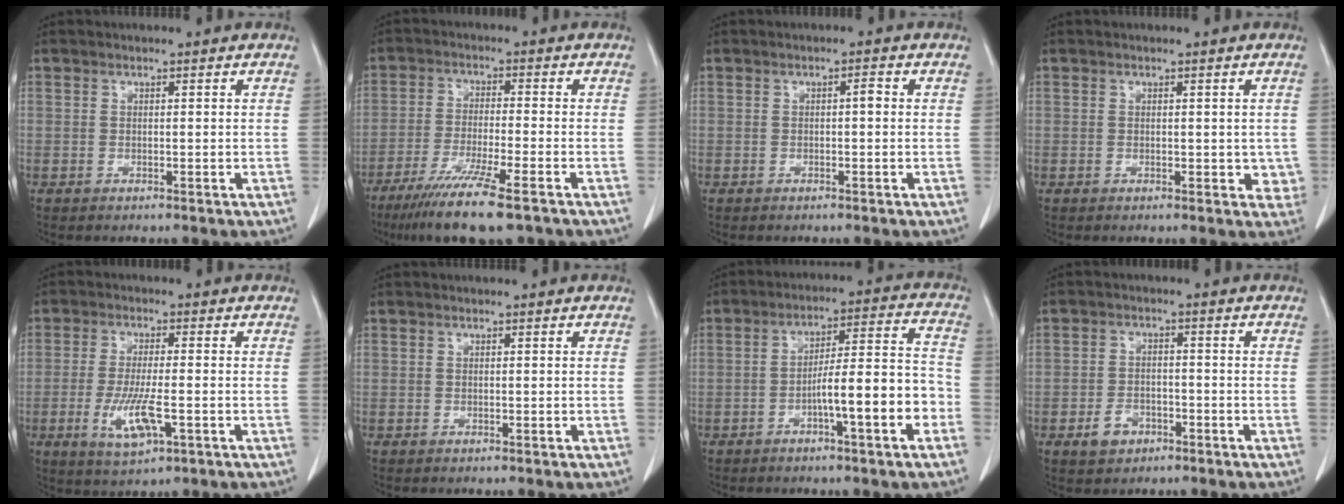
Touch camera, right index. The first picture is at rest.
{"total": 11.5, "force": [-8.0, 0.5, 8.2], "torque": [-0.140, -0.031, -0.130]}
{"total": 1.1, "force": [0.0, 0.3, 1.1], "torque": [-0.016, 0.003, 0.001]}
{"total": 2.5, "force": [0.1, 1.9, 1.6], "torque": [0.001, 0.002, 0.001]}
{"total": 7.2, "force": [-2.3, 1.5, 6.7], "torque": [-0.133, -0.015, -0.037]}
{"total": 0.0}
{"total": 11.3, "force": [-4.3, 1.0, 10.4], "torque": [-0.158, 0.024, -0.064]}
{"total": 4.1, "force": [-2.2, 2.9, 1.8], "torque": [-0.031, 0.005, -0.032]}